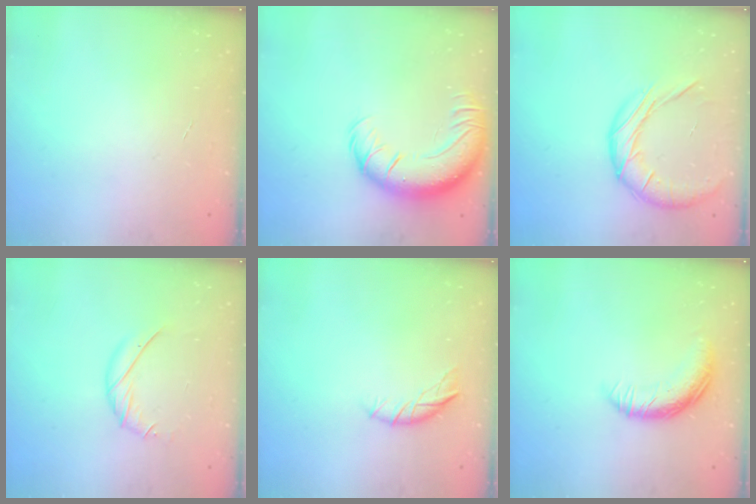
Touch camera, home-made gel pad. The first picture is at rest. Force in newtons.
{"total": 13.9, "press": 13.5, "slide": 3.3}
{"total": 13.6, "press": 13.6, "slide": 1.1}
{"total": 6.8, "press": 6.8, "slide": 0.4}
{"total": 7.0, "press": 7.0, "slide": 0.7}
{"total": 11.6, "press": 11.5, "slide": 0.9}